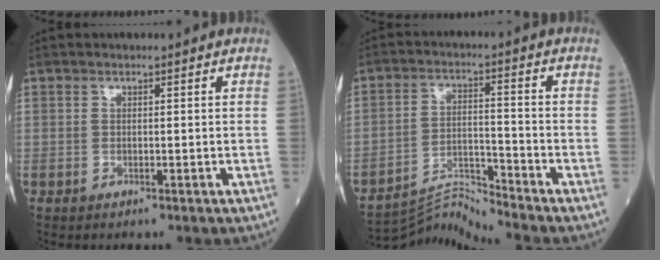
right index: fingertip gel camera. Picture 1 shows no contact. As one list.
[{"total": 7.5, "force": [-6.8, -3.0, -1.1], "torque": [0.003, 0.002, -0.125]}]